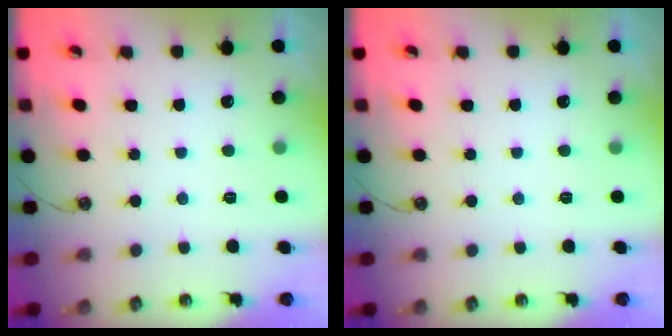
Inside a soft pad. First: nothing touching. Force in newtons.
{"total": 0.0}